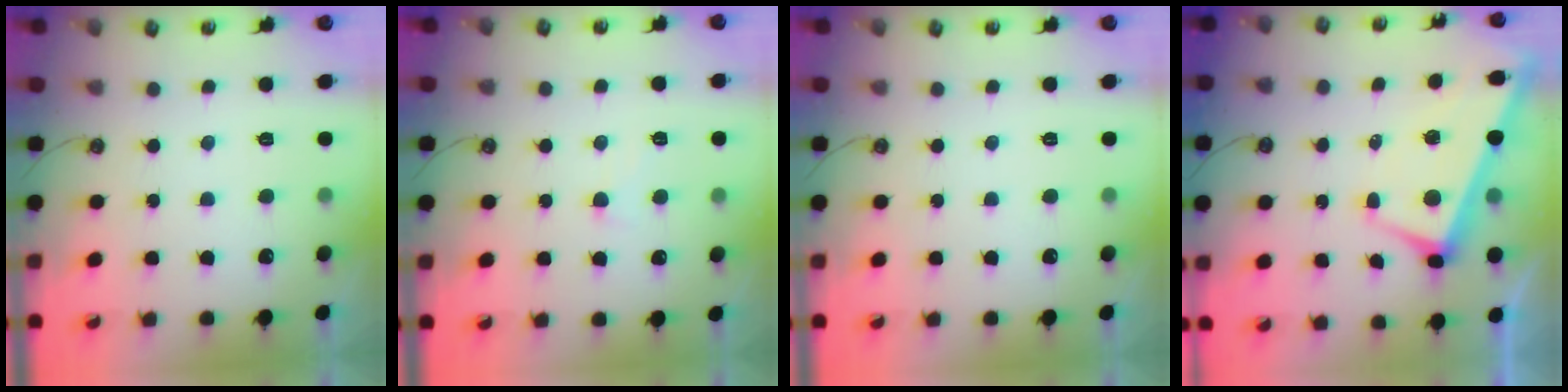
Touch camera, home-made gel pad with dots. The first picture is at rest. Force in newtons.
{"total": 0.7, "press": 0.5, "slide": 0.5}
{"total": 0.0}
{"total": 2.7, "press": 2.5, "slide": 0.9}